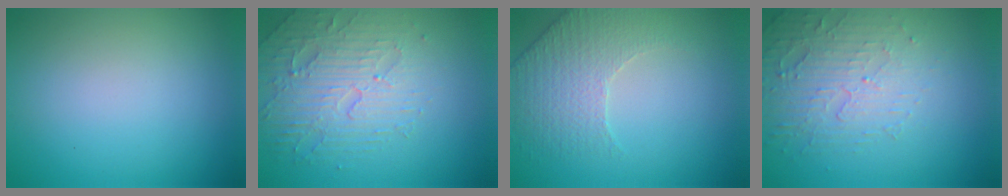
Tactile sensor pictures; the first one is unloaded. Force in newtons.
{"total": 4.4, "press": 3.9, "slide": 2.1}
{"total": 2.6, "press": 2.4, "slide": 1.0}
{"total": 5.0, "press": 3.3, "slide": 3.8}